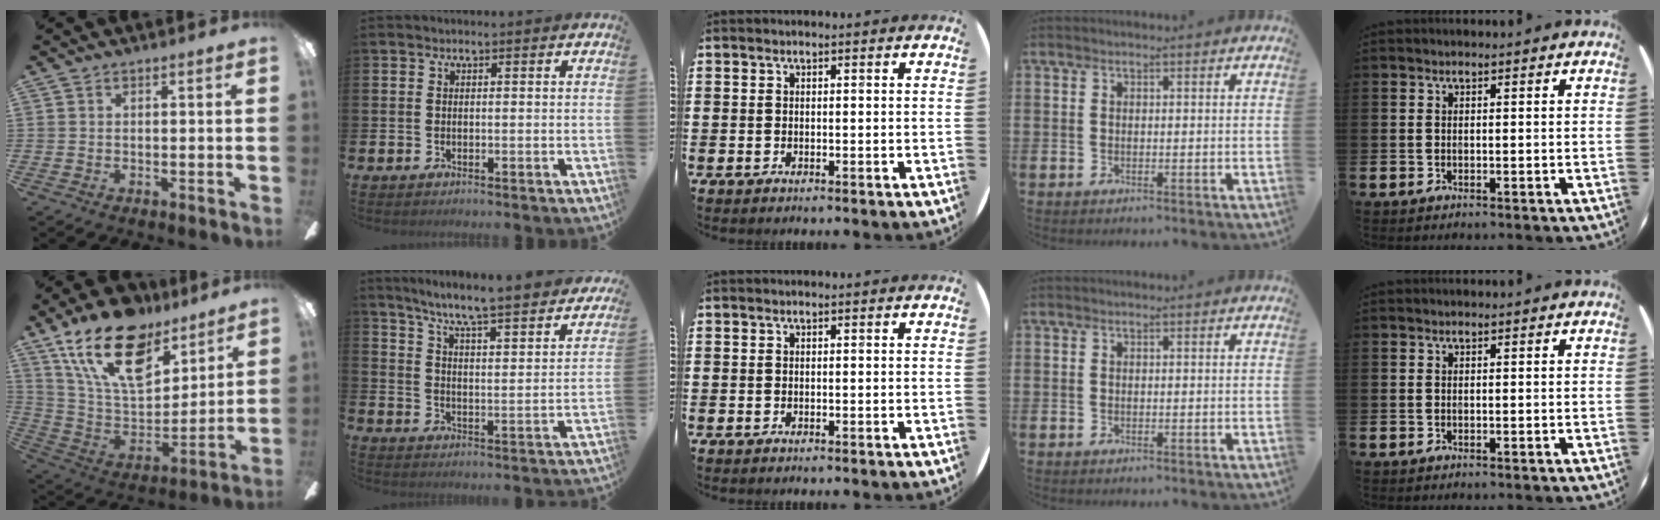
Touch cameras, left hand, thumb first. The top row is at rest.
{"thumb": {"total": 22.6, "force": [14.4, 11.6, 12.9], "torque": [-0.229, -0.083, 0.255]}, "index": {"total": 7.4, "force": [6.9, -0.3, 2.6], "torque": [-0.080, -0.059, 0.115]}}